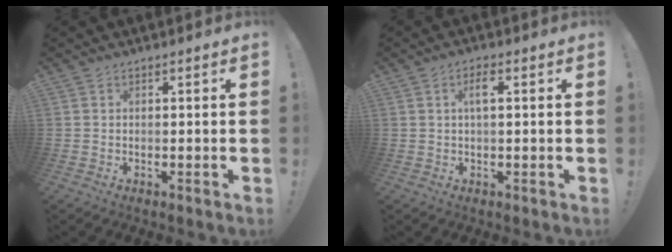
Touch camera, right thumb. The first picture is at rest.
{"total": 3.7, "force": [0.9, 1.3, 3.3], "torque": [-0.057, 0.004, 0.011]}